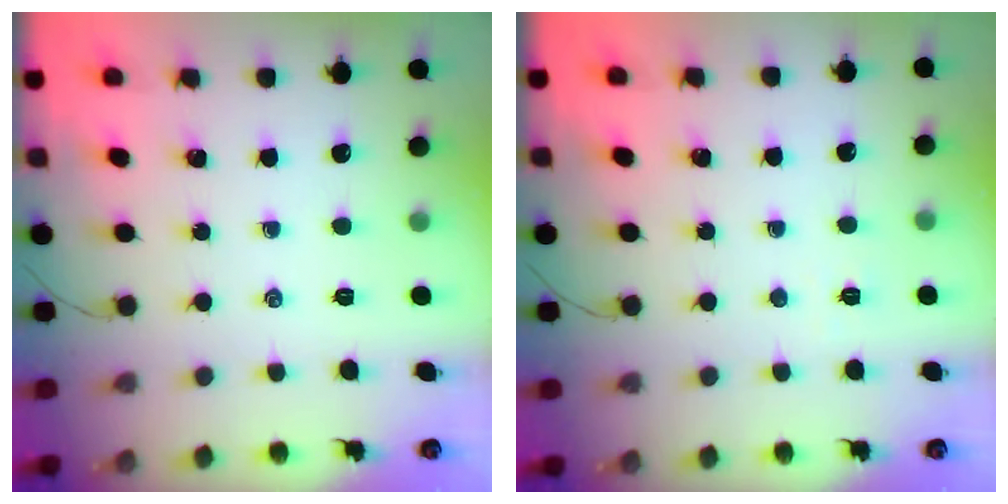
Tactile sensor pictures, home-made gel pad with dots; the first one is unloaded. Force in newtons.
{"total": 2.4, "press": 2.3, "slide": 0.7}